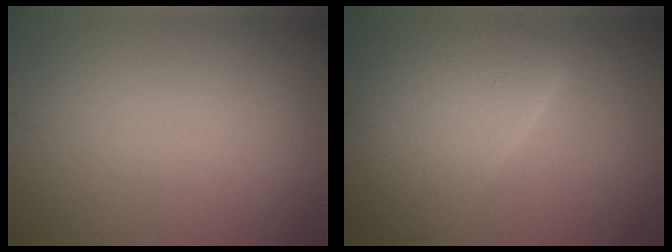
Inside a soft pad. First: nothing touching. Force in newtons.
{"total": 8.7, "press": 8.6, "slide": 0.7}